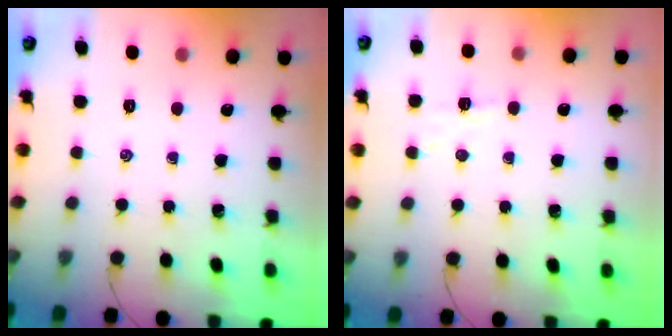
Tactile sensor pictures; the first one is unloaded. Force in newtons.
{"total": 3.3, "press": 3.0, "slide": 1.2}